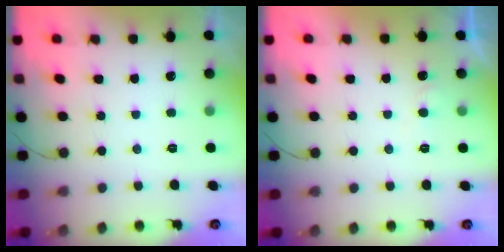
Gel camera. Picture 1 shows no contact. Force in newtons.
{"total": 3.3, "press": 3.3, "slide": 0.4}